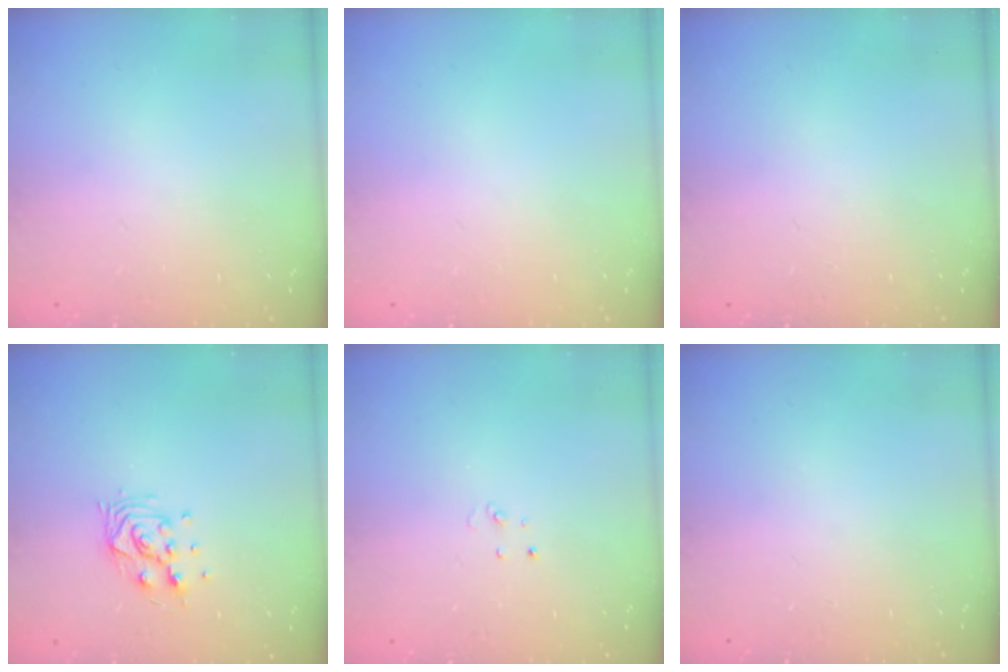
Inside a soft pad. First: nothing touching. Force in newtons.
{"total": 0.0}
{"total": 0.0}
{"total": 9.0, "press": 8.9, "slide": 1.5}
{"total": 2.6, "press": 2.6, "slide": 0.2}
{"total": 0.0}